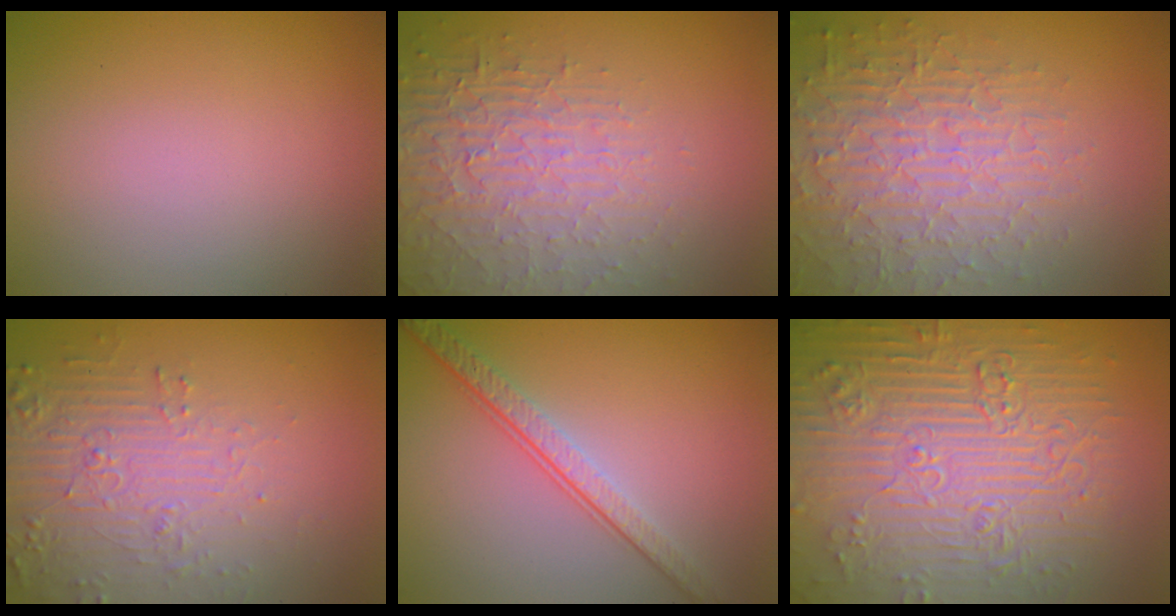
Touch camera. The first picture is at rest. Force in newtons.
{"total": 3.9, "press": 3.7, "slide": 1.2}
{"total": 6.9, "press": 5.2, "slide": 4.6}
{"total": 5.7, "press": 3.8, "slide": 4.2}
{"total": 4.3, "press": 3.0, "slide": 3.1}
{"total": 11.7, "press": 7.7, "slide": 8.8}